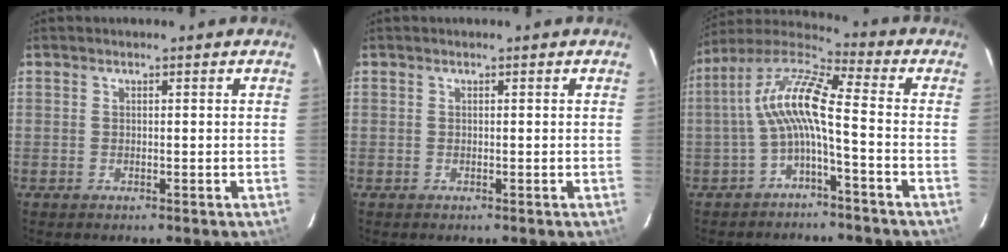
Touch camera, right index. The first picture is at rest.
{"total": 0.0}
{"total": 11.2, "force": [-2.2, 1.6, 10.9], "torque": [-0.224, 0.020, -0.046]}